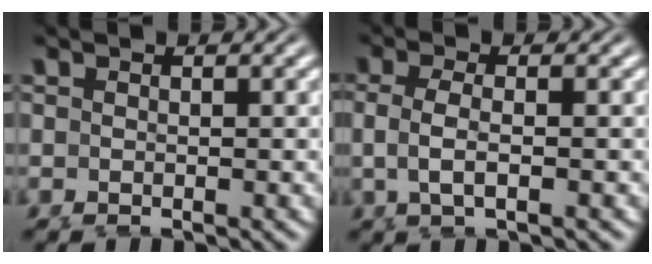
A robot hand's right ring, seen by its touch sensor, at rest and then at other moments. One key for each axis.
{"total": 2.6, "fx": 0.7, "fy": 0.9, "fz": 2.4, "tx": -0.055, "ty": -0.007, "tz": 0.019}